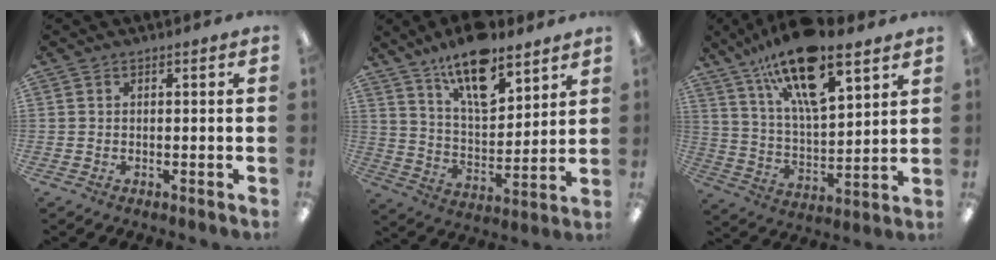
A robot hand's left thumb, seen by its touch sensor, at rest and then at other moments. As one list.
[{"total": 15.9, "force": [11.6, 6.2, 8.9], "torque": [-0.147, -0.062, 0.199]}, {"total": 19.8, "force": [13.6, 6.7, 12.7], "torque": [-0.222, -0.066, 0.230]}]